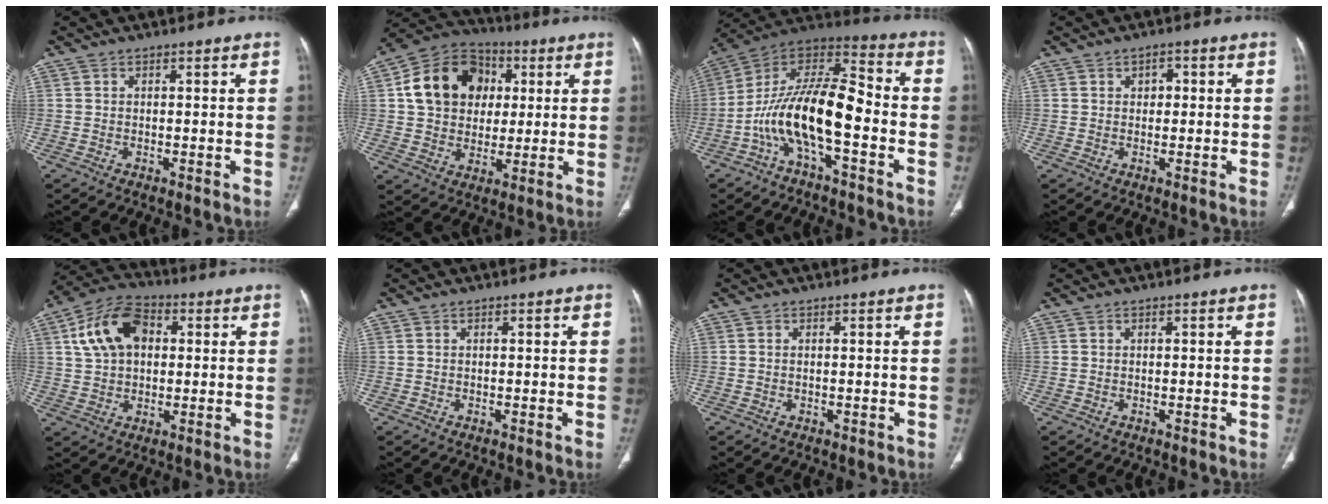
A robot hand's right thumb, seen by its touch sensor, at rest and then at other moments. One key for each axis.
{"total": 16.0, "fx": 3.3, "fy": 12.9, "fz": 8.9, "tx": -0.130, "ty": 0.011, "tz": 0.051}
{"total": 16.8, "fx": -5.0, "fy": 6.6, "fz": 14.6, "tx": -0.262, "ty": 0.076, "tz": -0.094}
{"total": 1.7, "fx": 0.4, "fy": 1.1, "fz": 1.2, "tx": -0.002, "ty": 0.004, "tz": 0.001}
{"total": 12.9, "fx": 3.2, "fy": 8.6, "fz": 9.0, "tx": -0.151, "ty": 0.016, "tz": 0.049}
{"total": 0.0}
{"total": 0.0}
{"total": 0.0}